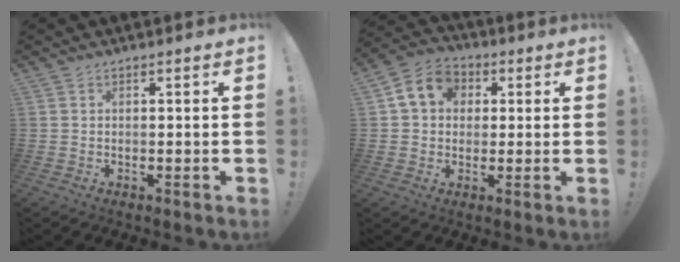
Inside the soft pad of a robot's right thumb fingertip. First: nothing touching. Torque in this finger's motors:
{"motor_torque": [0.12, 0.11, 0.02, 0.01, 0.03]}